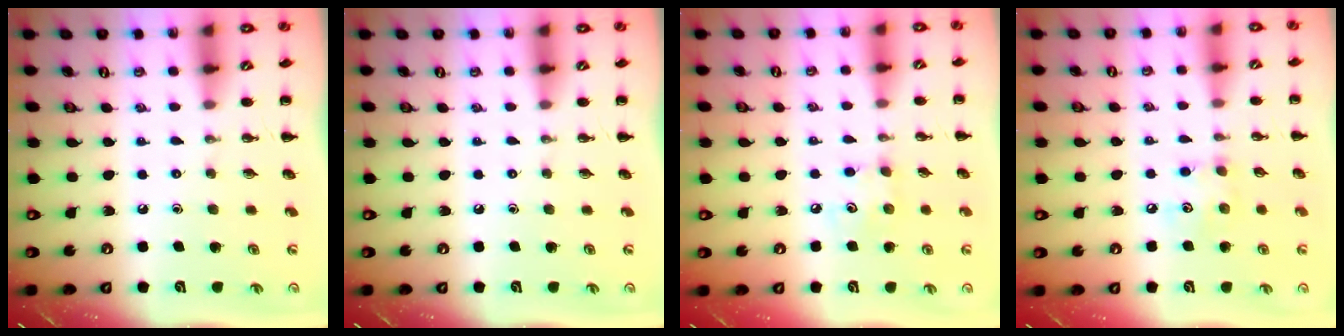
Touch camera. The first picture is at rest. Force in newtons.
{"total": 0.0}
{"total": 5.5, "press": 5.4, "slide": 1.2}
{"total": 5.0, "press": 5.0, "slide": 0.5}